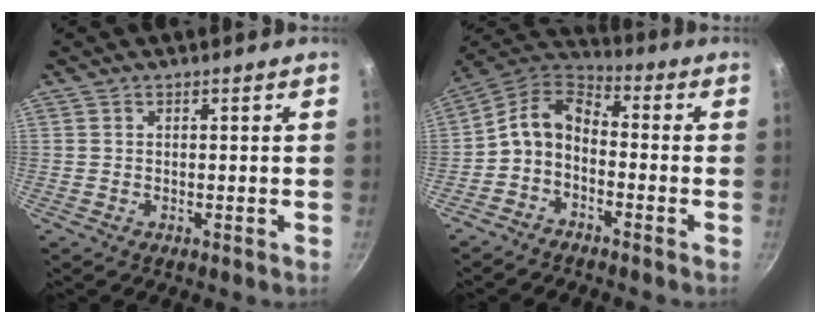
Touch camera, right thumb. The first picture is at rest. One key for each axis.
{"total": 9.0, "fx": -2.4, "fy": 5.8, "fz": 6.4, "tx": -0.127, "ty": 0.056, "tz": -0.062}